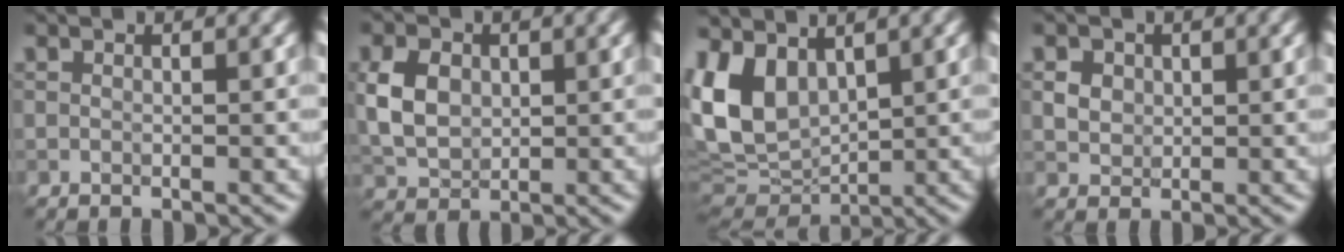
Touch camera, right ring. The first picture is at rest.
{"total": 4.9, "force": [0.6, 3.7, 3.2], "torque": [-0.075, 0.004, 0.012]}
{"total": 8.8, "force": [2.4, 5.6, 6.3], "torque": [-0.156, -0.003, 0.043]}
{"total": 2.3, "force": [0.8, 1.8, 1.0], "torque": [-0.025, 0.001, 0.026]}